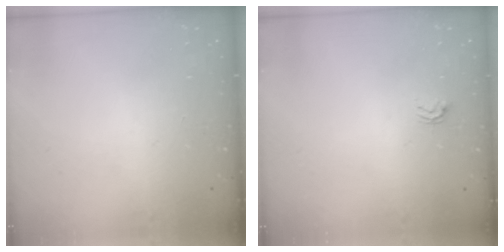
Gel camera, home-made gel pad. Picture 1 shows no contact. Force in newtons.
{"total": 2.9, "press": 2.8, "slide": 0.4}